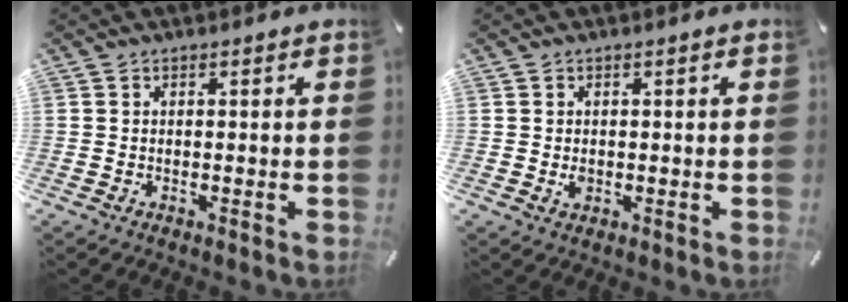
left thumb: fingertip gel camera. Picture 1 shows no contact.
{"total": 1.2, "force": [0.0, 1.0, 0.7], "torque": [-0.008, 0.000, -0.002]}